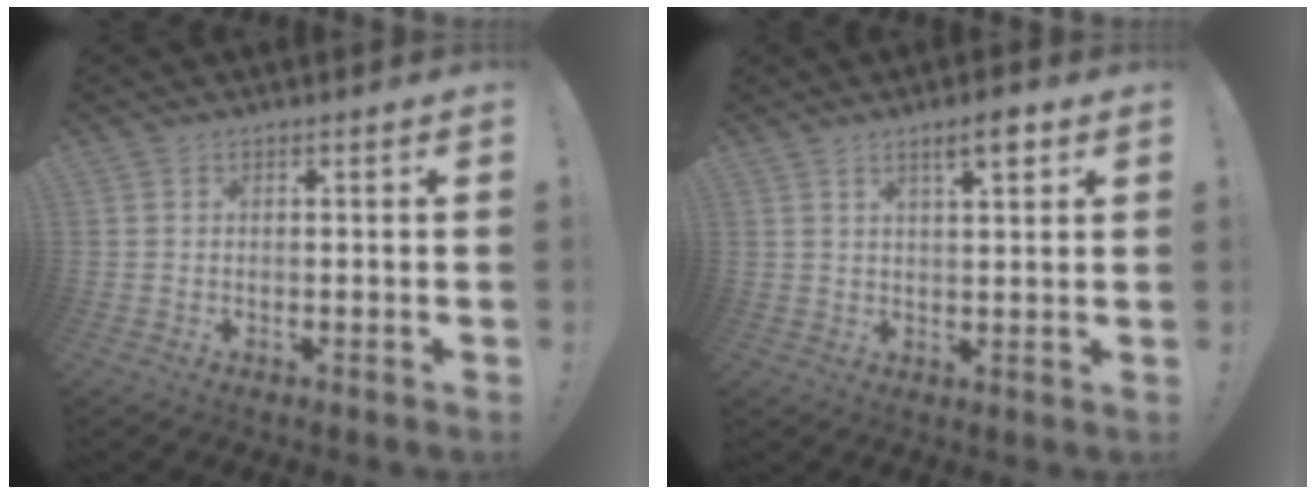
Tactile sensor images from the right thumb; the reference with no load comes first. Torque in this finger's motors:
{"motor_torque": [-0.16, -0.08, 0.04, 0.15, -0.05]}